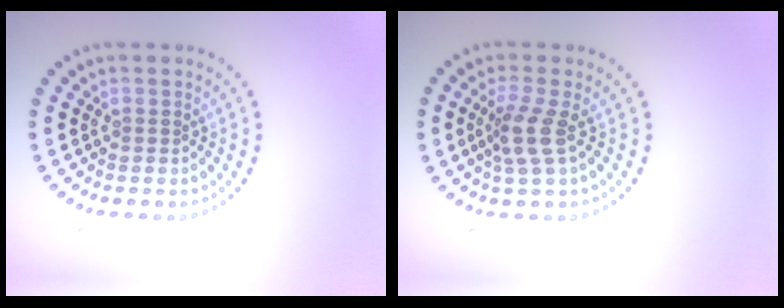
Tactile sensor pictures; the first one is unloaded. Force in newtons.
{"total": 2.6, "press": 2.0, "slide": 1.7}